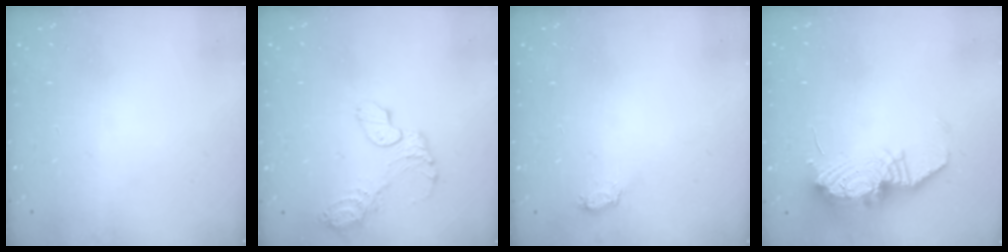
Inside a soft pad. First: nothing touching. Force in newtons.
{"total": 9.0, "press": 8.9, "slide": 0.6}
{"total": 4.7, "press": 4.4, "slide": 1.5}
{"total": 13.2, "press": 13.1, "slide": 1.1}